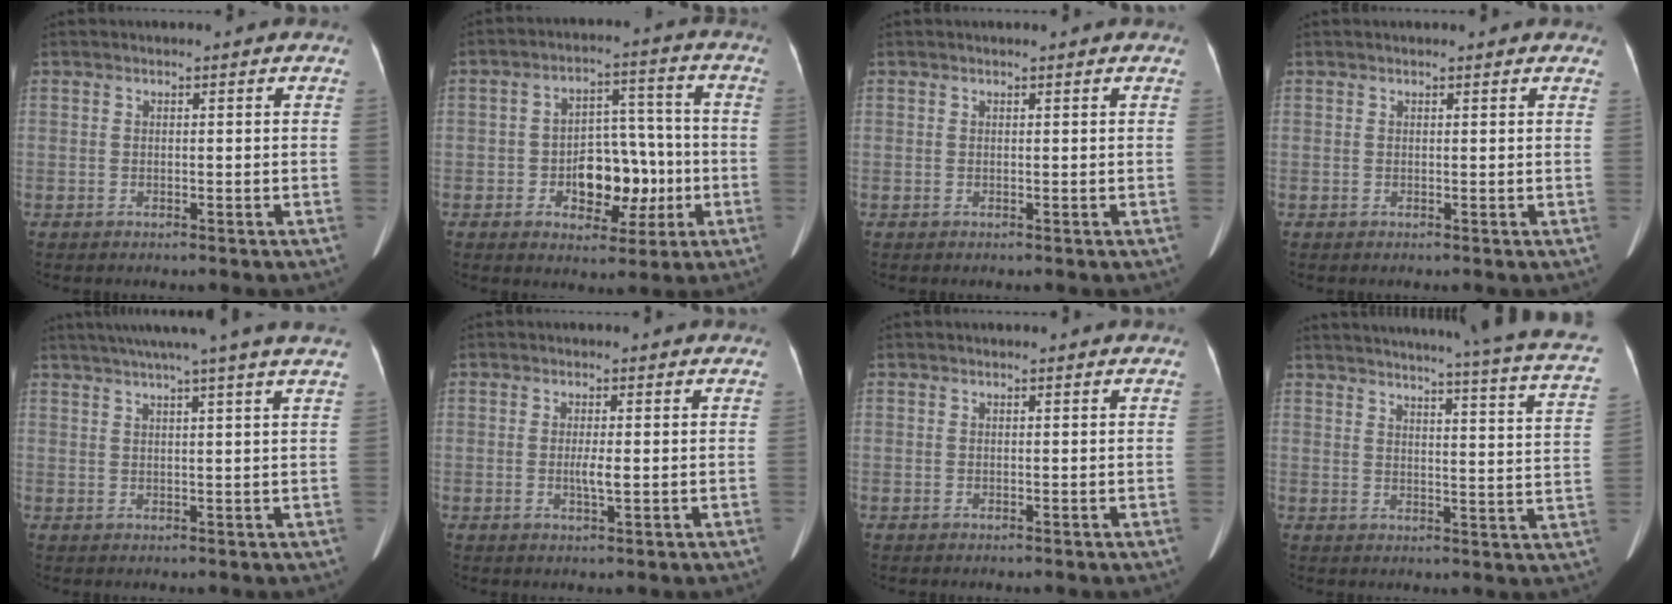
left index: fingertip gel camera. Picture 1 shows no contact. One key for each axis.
{"total": 9.7, "fx": -2.4, "fy": 5.7, "fz": 7.4, "tx": -0.110, "ty": 0.028, "tz": -0.030}
{"total": 0.9, "fx": 0.9, "fy": -0.1, "fz": 0.4, "tx": -0.006, "ty": 0.011, "tz": 0.013}
{"total": 4.5, "fx": 4.1, "fy": 0.9, "fz": 1.6, "tx": -0.014, "ty": 0.023, "tz": 0.034}
{"total": 12.7, "fx": 10.3, "fy": -1.9, "fz": 7.2, "tx": -0.117, "ty": 0.007, "tz": 0.125}
{"total": 2.0, "fx": 0.0, "fy": 0.1, "fz": 2.0, "tx": -0.039, "ty": -0.003, "tz": -0.002}
{"total": 1.0, "fx": 1.0, "fy": 0.0, "fz": 0.3, "tx": -0.007, "ty": 0.014, "tz": 0.013}
{"total": 24.3, "fx": 20.8, "fy": 0.4, "fz": 12.6, "tx": -0.175, "ty": -0.046, "tz": 0.237}